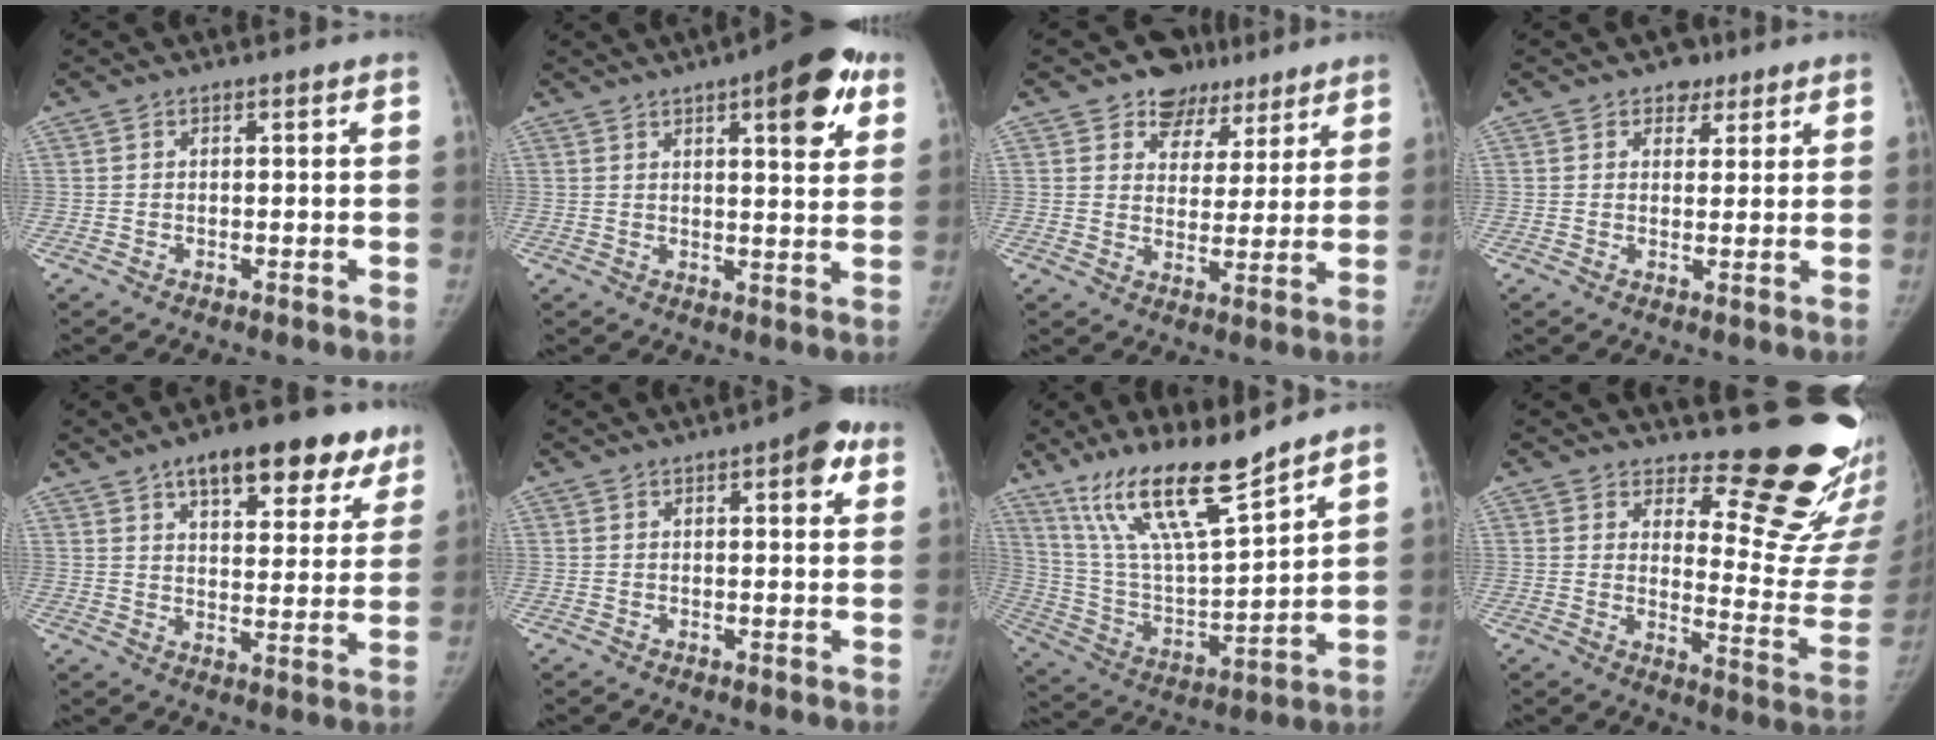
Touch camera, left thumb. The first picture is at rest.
{"total": 13.1, "force": [6.3, 4.2, 10.7], "torque": [-0.109, -0.016, 0.076]}
{"total": 9.1, "force": [6.5, 6.3, 1.2], "torque": [0.030, -0.031, 0.091]}
{"total": 3.8, "force": [2.5, 2.8, 0.9], "torque": [0.016, -0.011, 0.032]}
{"total": 17.7, "force": [11.0, 7.8, 11.6], "torque": [-0.105, -0.025, 0.153]}
{"total": 5.7, "force": [2.7, 2.1, 4.6], "torque": [-0.041, -0.004, 0.025]}
{"total": 18.3, "force": [13.7, 3.2, 11.7], "torque": [-0.192, -0.073, 0.264]}
{"total": 18.6, "force": [16.0, 5.4, 7.9], "torque": [-0.044, -0.179, 0.193]}